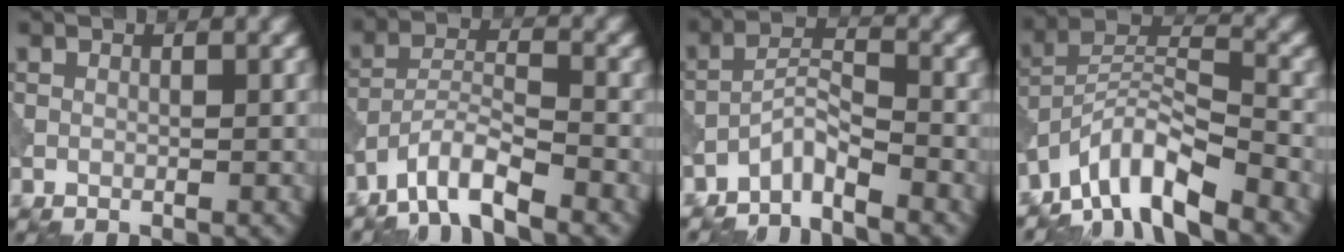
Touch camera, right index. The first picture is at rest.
{"total": 4.8, "force": [-3.9, 0.8, 2.7], "torque": [-0.048, 0.005, -0.082]}
{"total": 3.4, "force": [-3.0, 0.4, 1.6], "torque": [-0.029, 0.009, -0.066]}
{"total": 7.6, "force": [-6.1, 1.8, 4.0], "torque": [-0.061, 0.005, -0.124]}